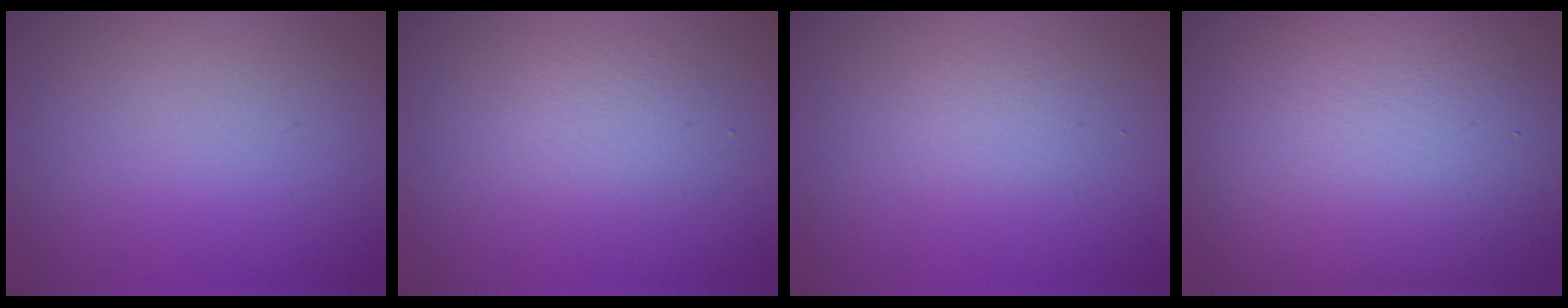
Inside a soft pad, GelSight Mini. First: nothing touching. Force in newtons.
{"total": 2.1, "press": 2.1, "slide": 0.1}
{"total": 1.5, "press": 1.4, "slide": 0.1}
{"total": 17.7, "press": 17.7, "slide": 1.2}